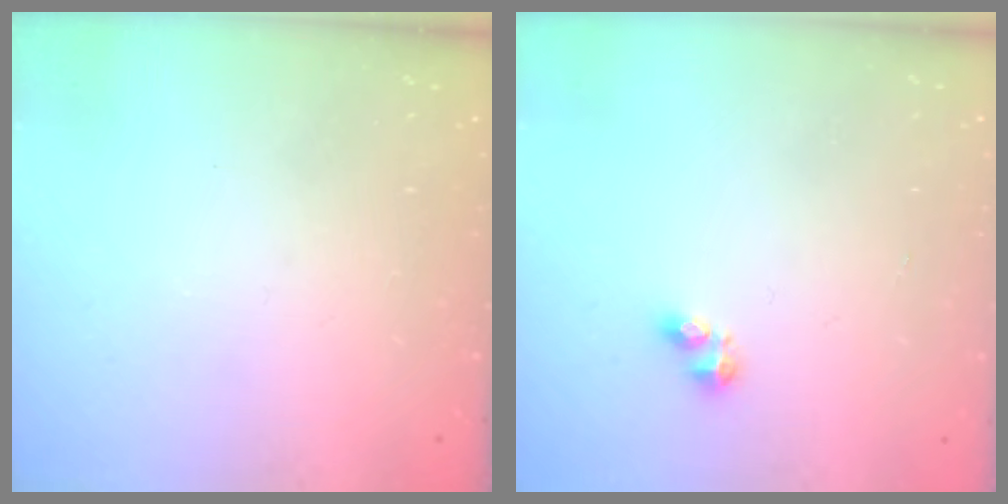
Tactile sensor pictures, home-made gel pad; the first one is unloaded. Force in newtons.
{"total": 2.9, "press": 2.8, "slide": 0.4}